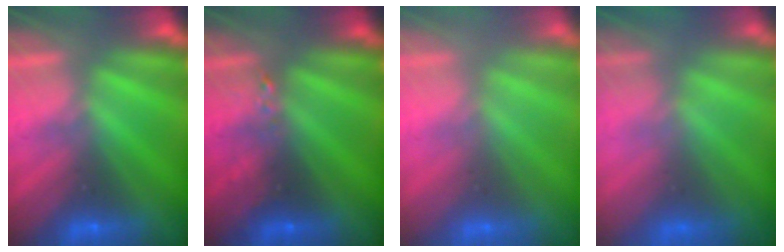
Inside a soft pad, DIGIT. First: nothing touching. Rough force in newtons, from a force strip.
{"total": 2.5}
{"total": 2.5}
{"total": 8.7}